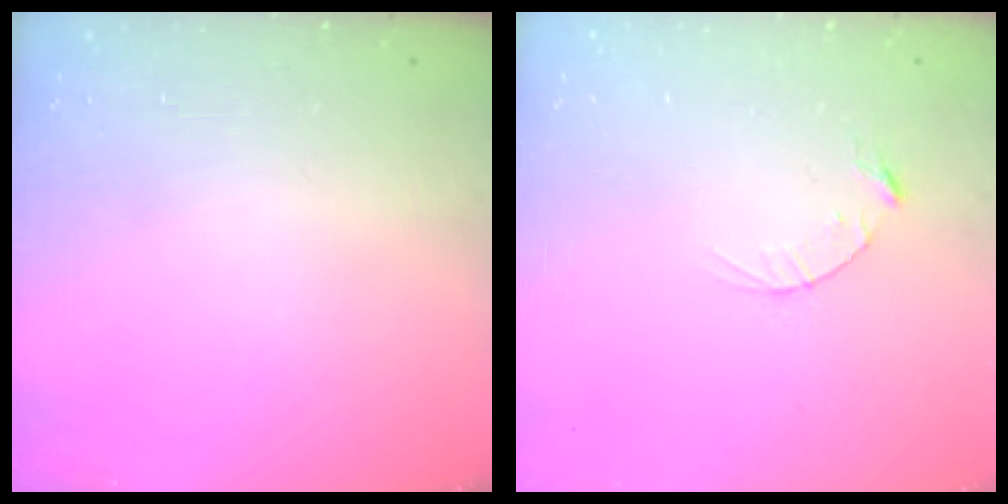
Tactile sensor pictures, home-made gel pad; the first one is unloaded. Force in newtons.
{"total": 2.8, "press": 2.8, "slide": 0.4}